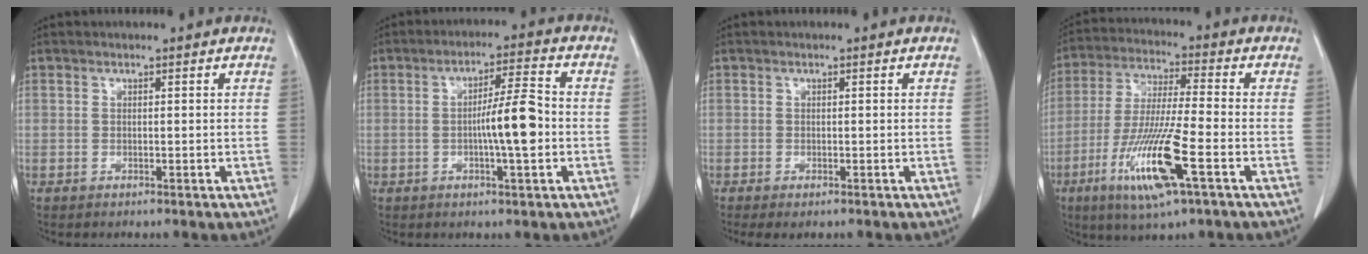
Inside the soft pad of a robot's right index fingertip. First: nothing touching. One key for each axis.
{"total": 7.8, "fx": -1.1, "fy": 0.5, "fz": 7.7, "tx": -0.128, "ty": 0.006, "tz": -0.021}
{"total": 2.1, "fx": -1.4, "fy": 0.7, "fz": 1.5, "tx": -0.020, "ty": -0.005, "tz": -0.019}
{"total": 14.1, "fx": -5.7, "fy": 0.7, "fz": 12.9, "tx": -0.262, "ty": -0.027, "tz": -0.104}